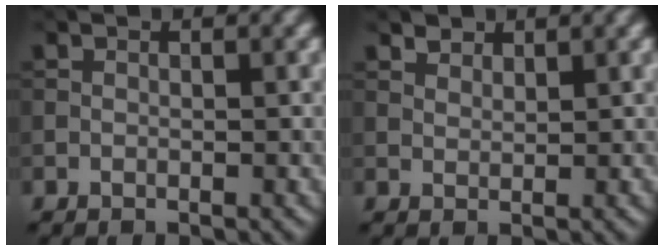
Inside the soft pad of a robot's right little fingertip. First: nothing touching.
{"total": 1.2, "force": [1.1, 0.5, 0.2], "torque": [-0.007, -0.001, 0.023]}